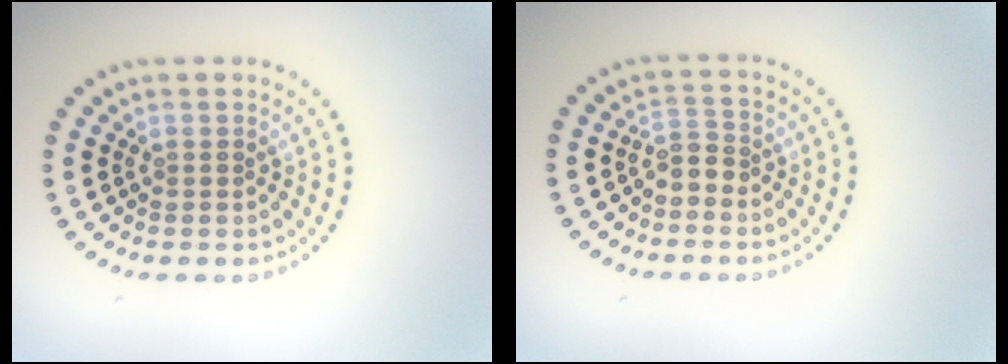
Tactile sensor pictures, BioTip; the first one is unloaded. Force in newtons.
{"total": 1.7, "press": 1.4, "slide": 0.9}